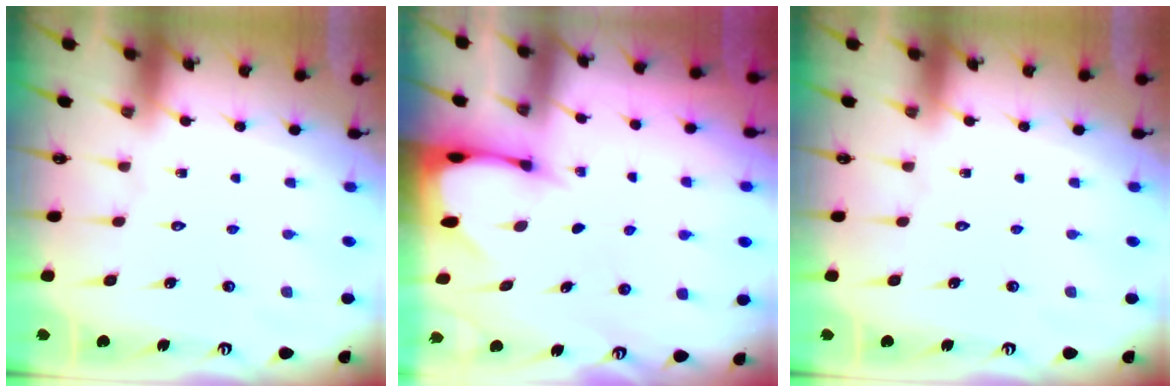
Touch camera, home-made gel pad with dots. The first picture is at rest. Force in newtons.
{"total": 2.7, "press": 2.6, "slide": 0.4}
{"total": 0.0}